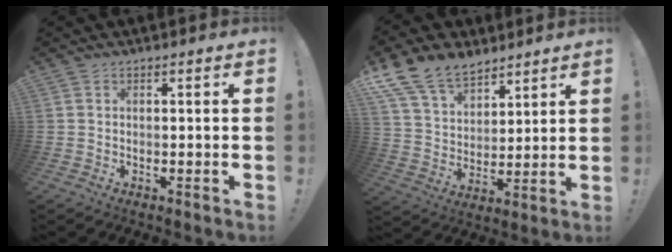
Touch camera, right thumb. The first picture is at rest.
{"total": 15.1, "force": [11.2, 8.4, 5.6], "torque": [-0.107, -0.073, 0.214]}